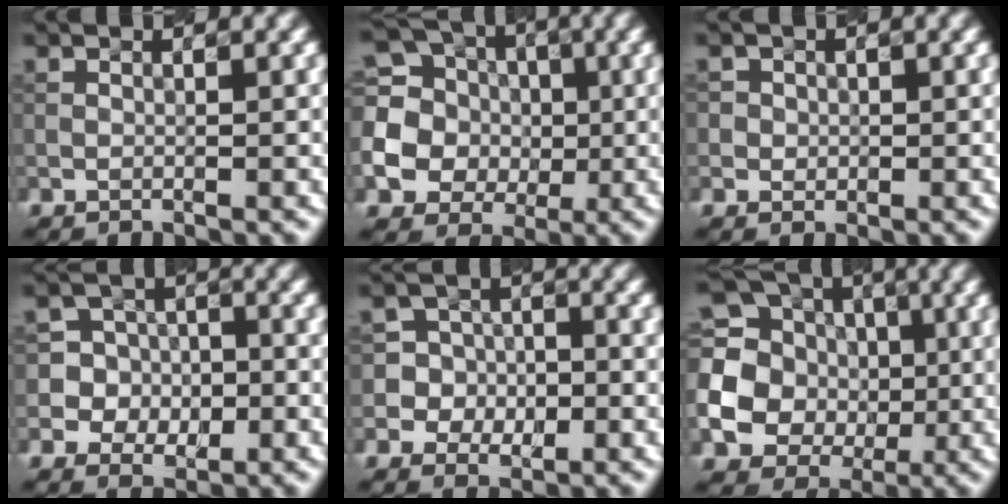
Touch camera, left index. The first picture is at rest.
{"total": 12.8, "force": [0.8, 11.8, 5.0], "torque": [-0.170, 0.024, -0.009]}
{"total": 2.1, "force": [0.8, 1.8, 0.8], "torque": [-0.006, 0.008, 0.007]}
{"total": 6.1, "force": [-0.8, 5.9, 1.6], "torque": [-0.028, 0.030, -0.036]}
{"total": 5.2, "force": [-1.0, 4.9, 1.4], "torque": [-0.018, 0.027, -0.038]}
{"total": 18.5, "force": [0.5, 17.5, 6.2], "torque": [-0.188, 0.002, -0.022]}